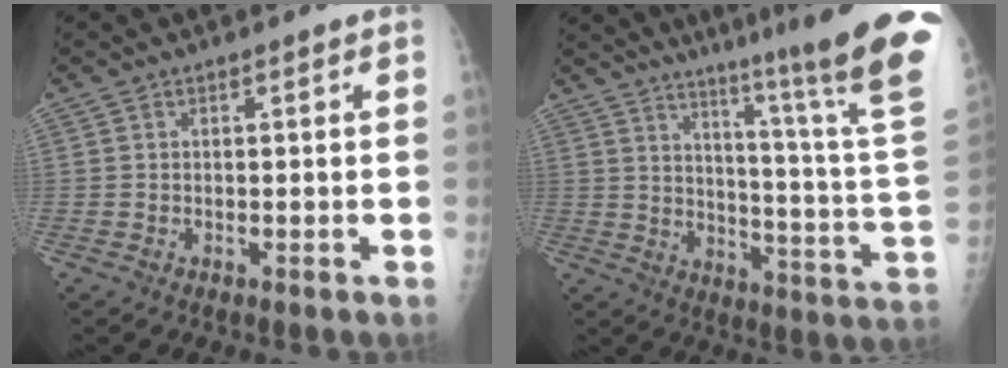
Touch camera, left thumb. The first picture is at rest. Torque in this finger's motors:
{"motor_torque": [2.40, -1.93, 1.48, -1.29, 0.21]}